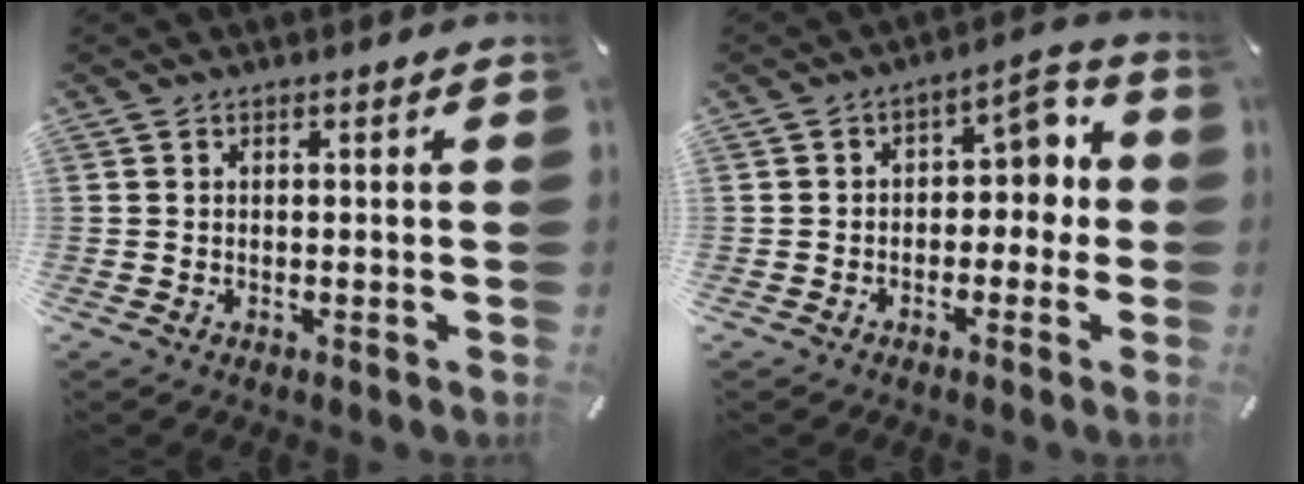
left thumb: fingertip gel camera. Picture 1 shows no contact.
{"total": 6.9, "force": [0.2, 4.8, 4.9], "torque": [-0.056, -0.002, -0.008]}